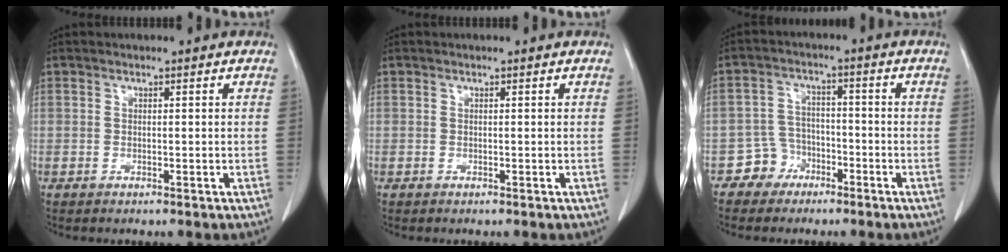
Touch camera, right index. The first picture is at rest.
{"total": 0.0}
{"total": 4.5, "force": [-2.9, 3.5, 0.0], "torque": [0.006, 0.016, -0.052]}